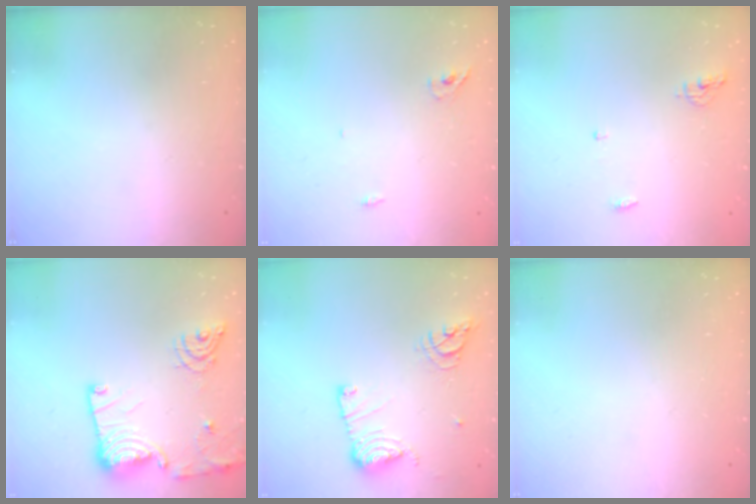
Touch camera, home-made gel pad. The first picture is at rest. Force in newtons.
{"total": 2.1, "press": 1.9, "slide": 1.0}
{"total": 7.2, "press": 4.7, "slide": 5.5}
{"total": 17.5, "press": 17.4, "slide": 1.6}
{"total": 12.5, "press": 12.4, "slide": 1.2}
{"total": 0.0}